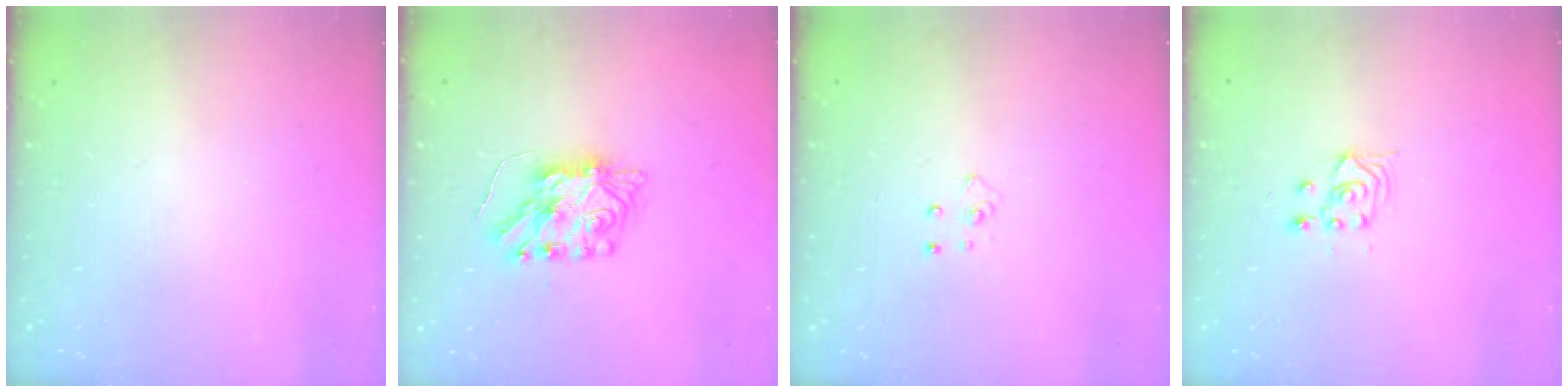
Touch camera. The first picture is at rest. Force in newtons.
{"total": 8.4, "press": 8.4, "slide": 0.5}
{"total": 4.7, "press": 4.6, "slide": 0.4}
{"total": 3.0, "press": 2.6, "slide": 1.3}